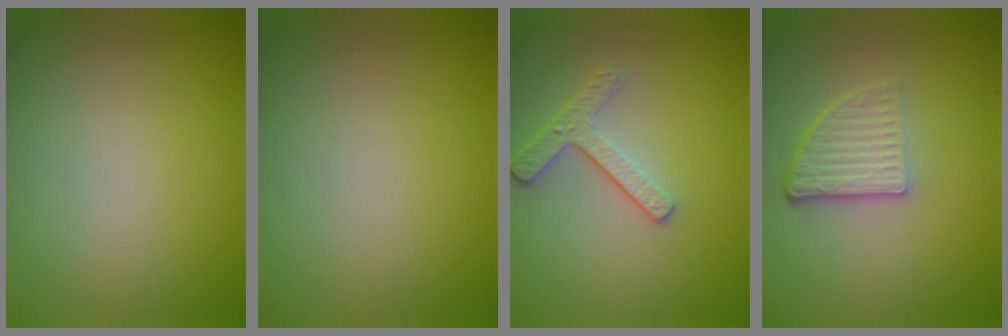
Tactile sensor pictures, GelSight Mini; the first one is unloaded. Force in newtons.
{"total": 0.0}
{"total": 2.4, "press": 2.3, "slide": 0.8}
{"total": 3.8, "press": 2.5, "slide": 2.8}